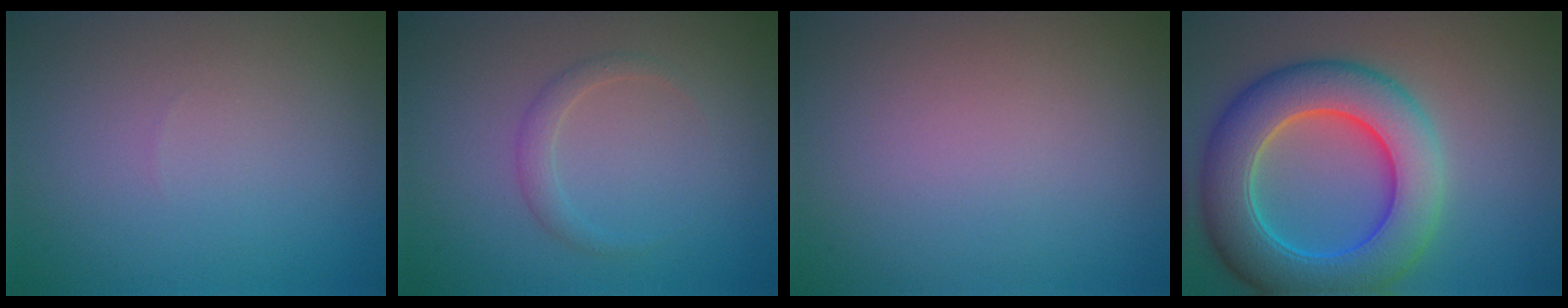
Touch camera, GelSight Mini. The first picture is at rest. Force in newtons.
{"total": 1.4, "press": 1.4, "slide": 0.1}
{"total": 0.0}
{"total": 9.5, "press": 9.5, "slide": 0.2}